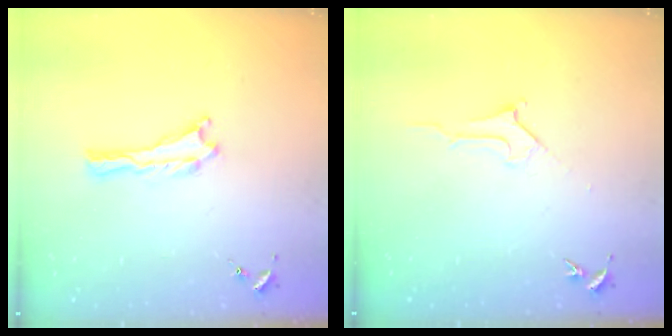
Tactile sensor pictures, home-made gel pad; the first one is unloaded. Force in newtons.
{"total": 2.8, "press": 2.8, "slide": 0.4}